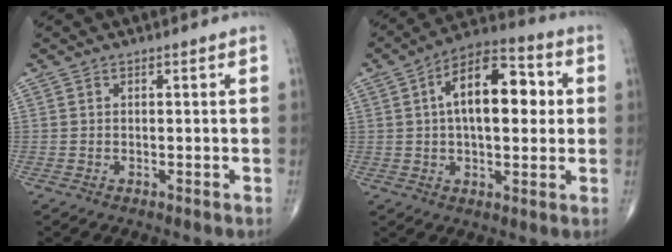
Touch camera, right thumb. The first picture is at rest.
{"total": 15.7, "force": [2.6, 7.9, 13.3], "torque": [-0.190, 0.022, 0.033]}